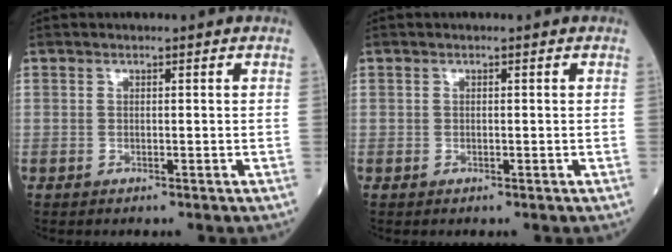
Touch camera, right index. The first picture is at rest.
{"total": 0.0}